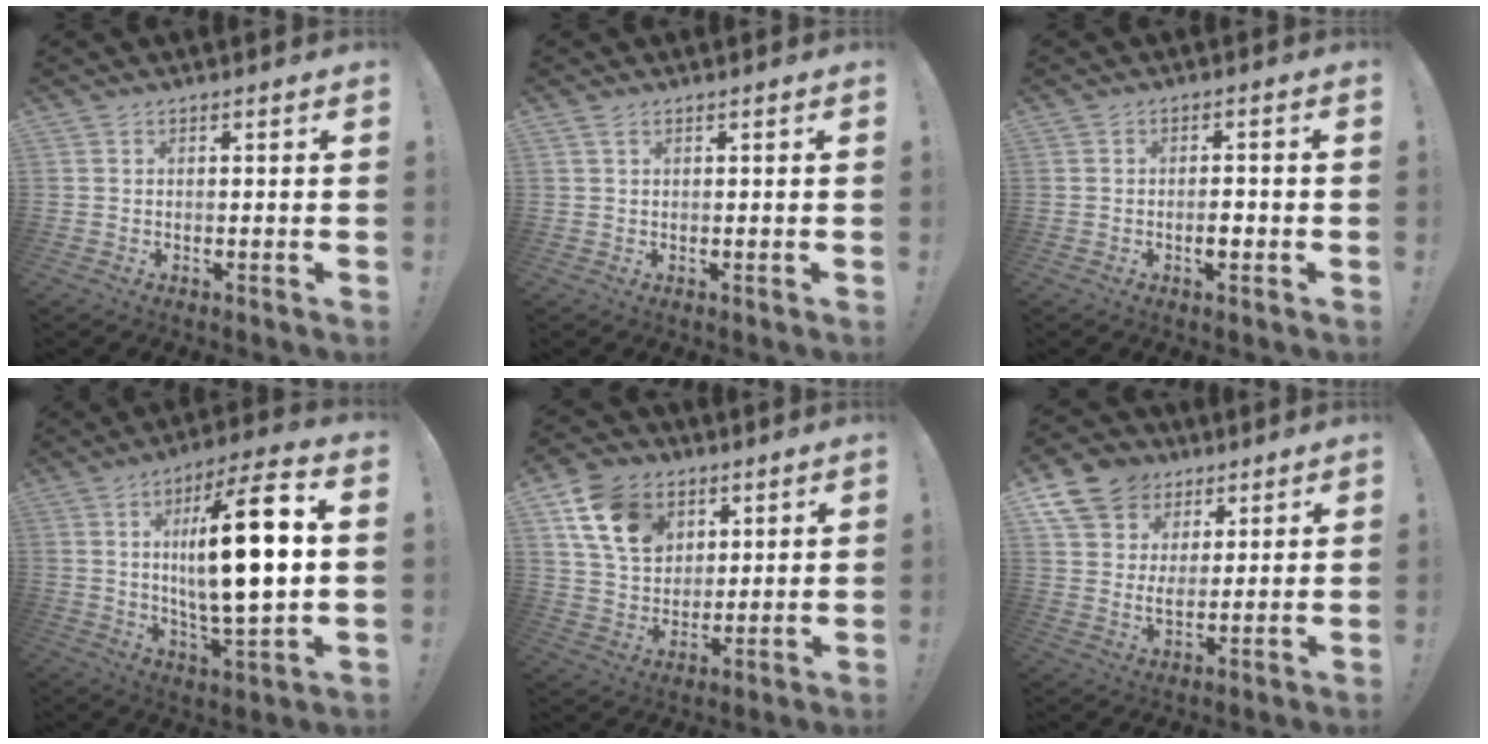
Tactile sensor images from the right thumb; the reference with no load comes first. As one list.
[{"total": 1.4, "force": [0.8, 0.5, 1.1], "torque": [-0.026, 0.004, 0.014]}, {"total": 2.8, "force": [-1.0, 1.5, 2.1], "torque": [-0.018, 0.003, -0.018]}, {"total": 21.0, "force": [2.9, 5.6, 20.0], "torque": [-0.327, -0.009, 0.031]}, {"total": 15.8, "force": [7.7, 11.4, 7.9], "torque": [-0.134, -0.026, 0.154]}, {"total": 11.5, "force": [6.5, 8.6, 3.9], "torque": [-0.067, -0.041, 0.132]}]